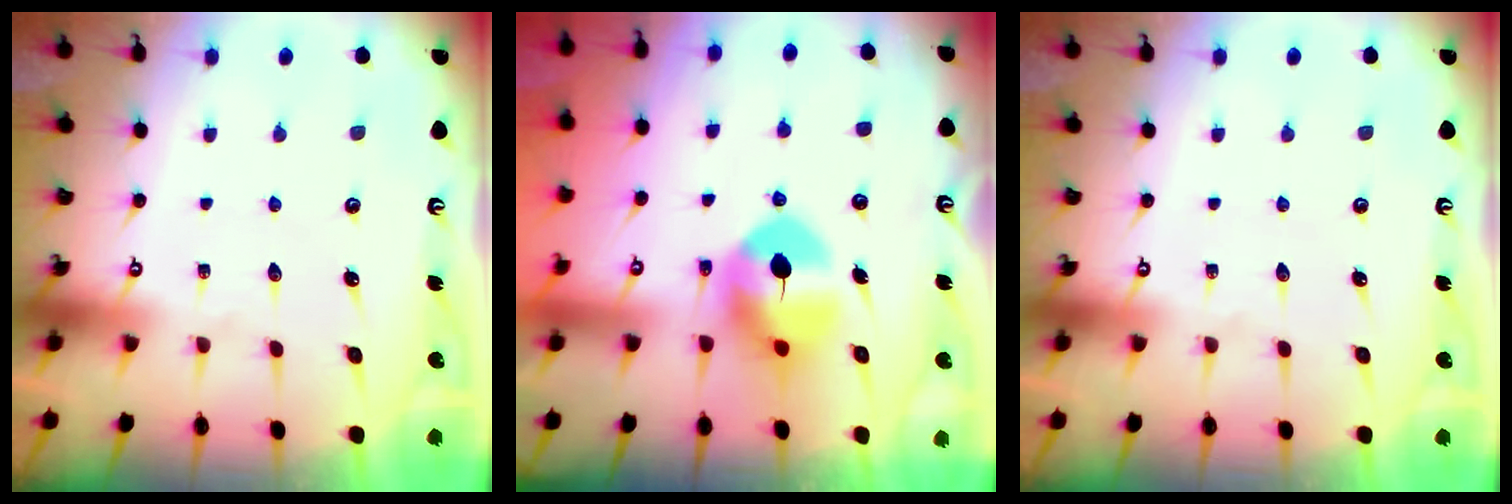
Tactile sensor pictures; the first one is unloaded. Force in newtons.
{"total": 9.6, "press": 9.5, "slide": 1.5}
{"total": 0.0}